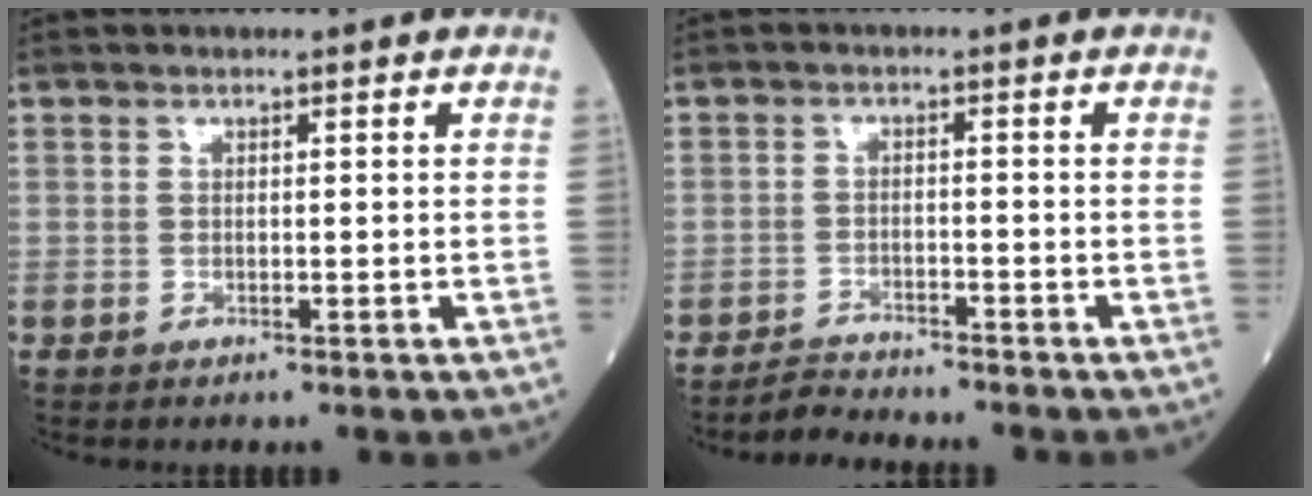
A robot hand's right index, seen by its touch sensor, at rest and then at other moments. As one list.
[{"total": 2.8, "force": [-2.7, -0.4, -0.5], "torque": [0.008, -0.017, -0.046]}]